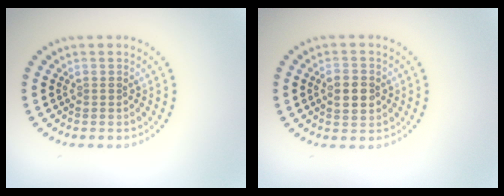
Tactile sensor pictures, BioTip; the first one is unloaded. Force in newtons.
{"total": 2.8, "press": 2.8, "slide": 0.0}